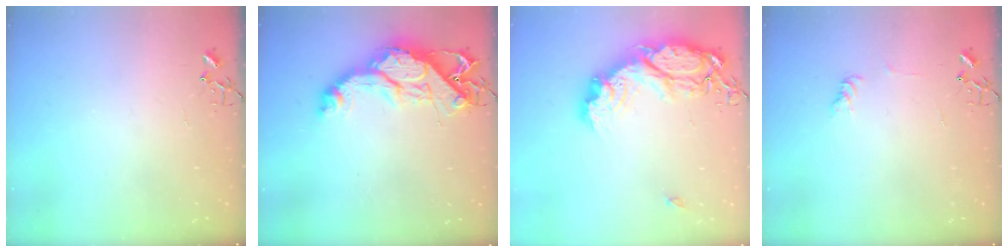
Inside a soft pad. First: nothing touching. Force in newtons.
{"total": 17.4, "press": 17.4, "slide": 0.8}
{"total": 21.3, "press": 21.2, "slide": 1.6}
{"total": 6.0, "press": 5.9, "slide": 0.6}